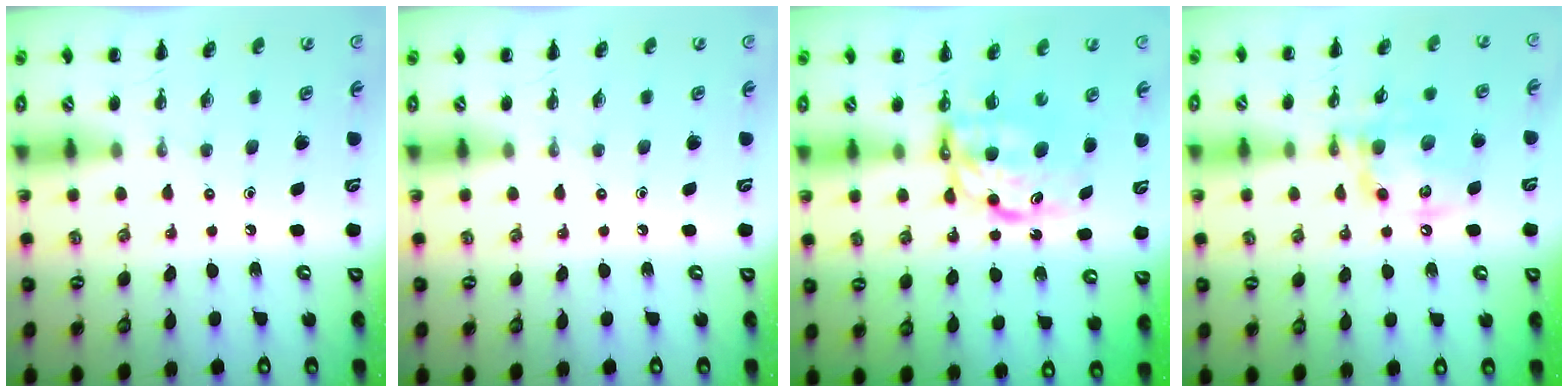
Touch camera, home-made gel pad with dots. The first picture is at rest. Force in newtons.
{"total": 0.0}
{"total": 7.1, "press": 7.0, "slide": 1.4}
{"total": 14.9, "press": 14.7, "slide": 2.6}